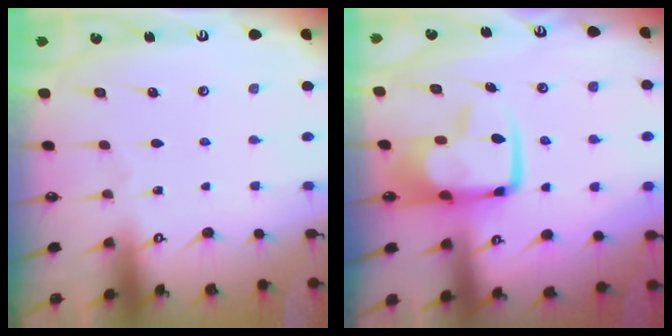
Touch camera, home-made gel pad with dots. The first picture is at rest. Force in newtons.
{"total": 11.4, "press": 11.2, "slide": 2.1}